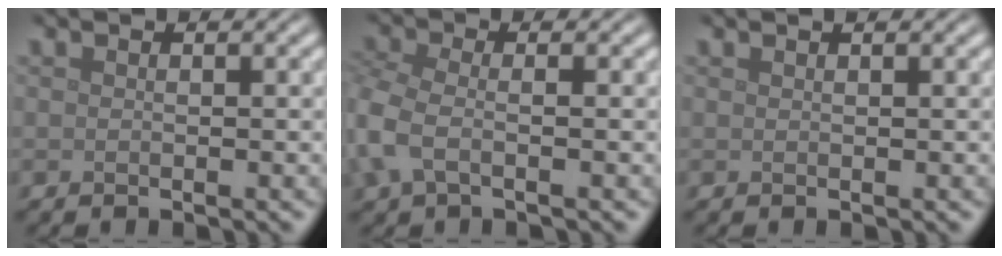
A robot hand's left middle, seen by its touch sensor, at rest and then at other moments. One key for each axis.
{"total": 3.2, "fx": -0.5, "fy": 1.7, "fz": 2.7, "tx": -0.071, "ty": -0.001, "tz": -0.023}
{"total": 0.6, "fx": 0.5, "fy": 0.1, "fz": 0.3, "tx": -0.003, "ty": 0.003, "tz": 0.006}